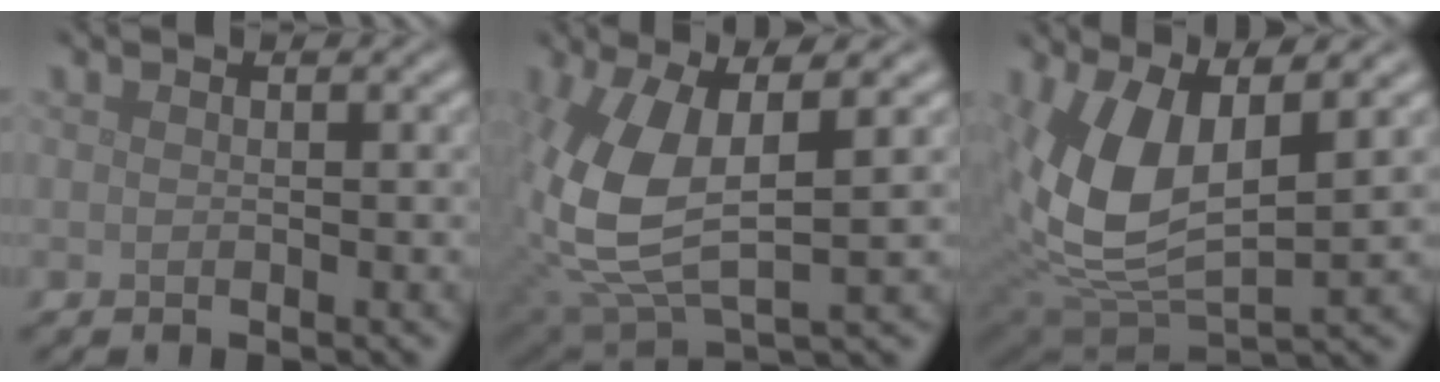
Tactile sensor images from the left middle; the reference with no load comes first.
{"total": 9.4, "force": [0.5, 4.4, 8.3], "torque": [-0.204, -0.010, 0.015]}
{"total": 9.5, "force": [2.2, 4.7, 8.0], "torque": [-0.183, -0.011, 0.043]}